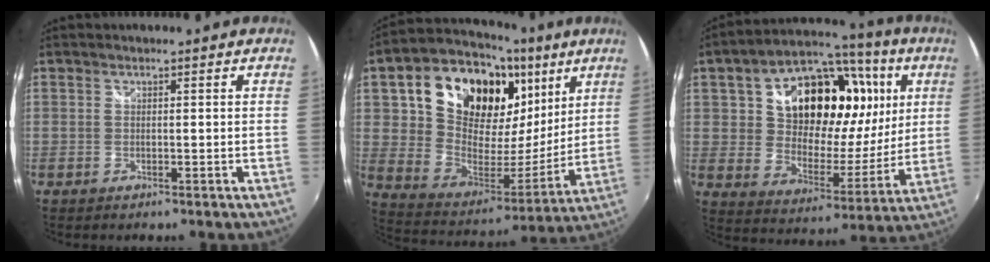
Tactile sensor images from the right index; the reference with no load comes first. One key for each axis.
{"total": 27.3, "fx": 12.2, "fy": 17.3, "fz": 17.1, "tx": -0.329, "ty": 0.052, "tz": 0.217}
{"total": 27.7, "fx": 8.3, "fy": 17.4, "fz": 19.8, "tx": -0.368, "ty": 0.048, "tz": 0.145}